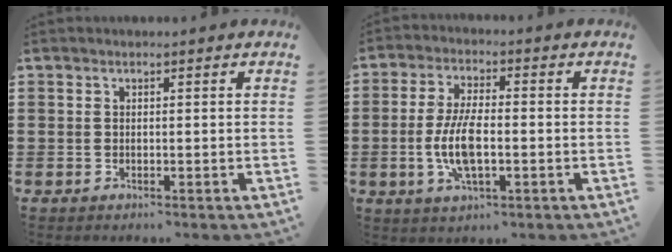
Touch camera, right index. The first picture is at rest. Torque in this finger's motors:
{"motor_torque": [2.14, 0.00, 0.61, 0.21]}